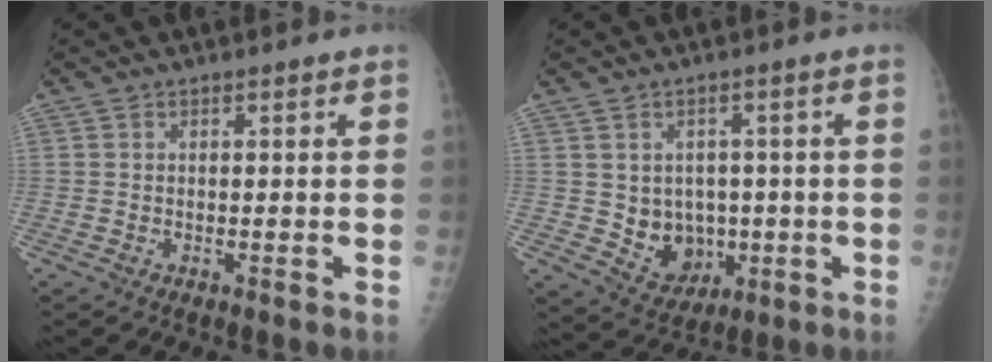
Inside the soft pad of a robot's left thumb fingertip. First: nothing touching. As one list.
[{"total": 8.1, "force": [-0.6, 6.9, 4.2], "torque": [-0.025, -0.003, 0.012]}]